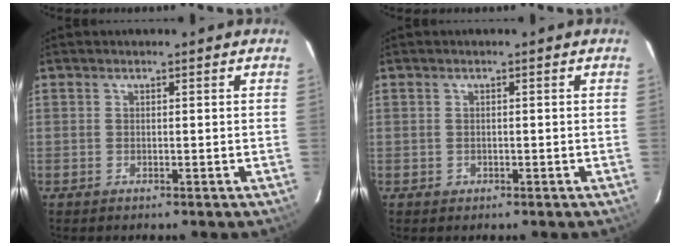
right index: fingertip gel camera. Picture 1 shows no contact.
{"total": 0.8, "force": [-0.4, 0.8, 0.0], "torque": [0.004, 0.000, -0.003]}